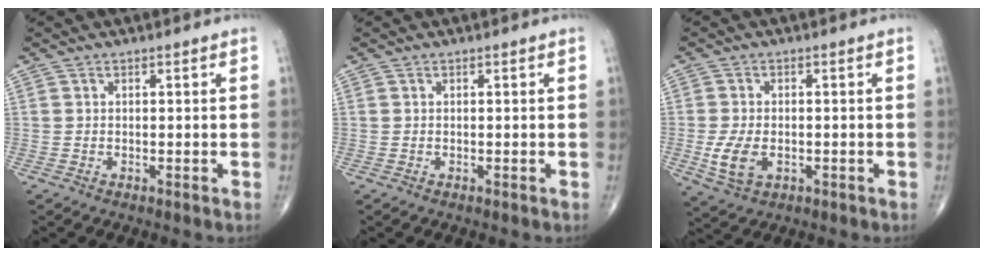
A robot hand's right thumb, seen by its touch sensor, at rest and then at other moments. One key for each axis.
{"total": 0.0}
{"total": 6.3, "fx": -1.4, "fy": 3.8, "fz": 4.8, "tx": -0.098, "ty": -0.004, "tz": -0.020}